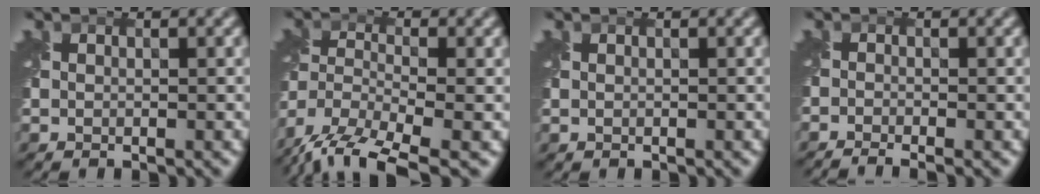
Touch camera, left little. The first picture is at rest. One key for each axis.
{"total": 10.3, "fx": -8.3, "fy": 3.1, "fz": 5.3, "tx": -0.112, "ty": -0.022, "tz": -0.140}
{"total": 0.6, "fx": 0.5, "fy": -0.1, "fz": -0.3, "tx": 0.006, "ty": 0.009, "tz": 0.011}
{"total": 2.5, "fx": -1.9, "fy": 0.5, "fz": 1.5, "tx": -0.023, "ty": 0.002, "tz": -0.033}